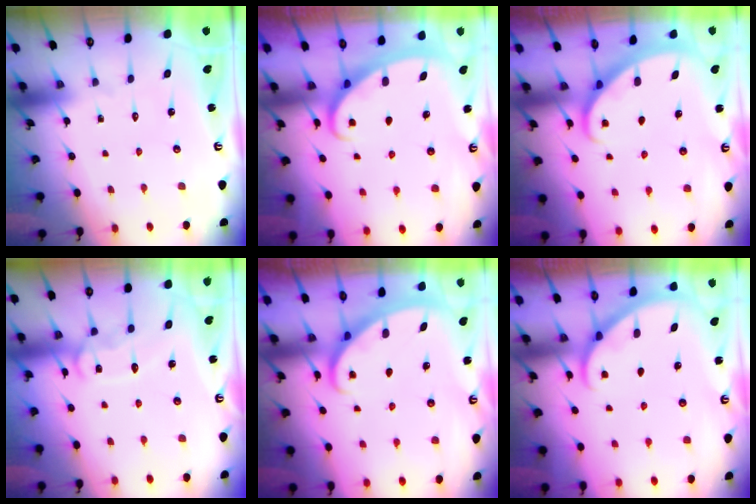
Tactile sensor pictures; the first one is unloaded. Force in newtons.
{"total": 2.5, "press": 2.5, "slide": 0.4}
{"total": 2.2, "press": 2.2, "slide": 0.2}
{"total": 11.6, "press": 11.6, "slide": 1.0}
{"total": 2.8, "press": 2.8, "slide": 0.1}
{"total": 2.6, "press": 2.5, "slide": 0.3}